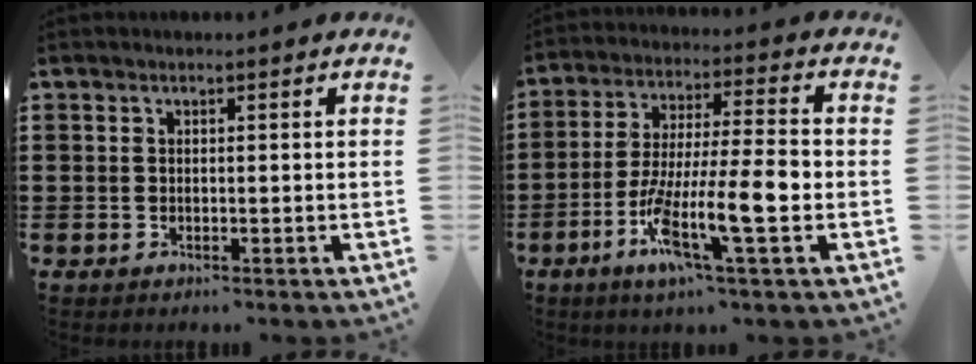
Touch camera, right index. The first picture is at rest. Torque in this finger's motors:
{"motor_torque": [1.96, -0.17, 1.05, 0.21]}